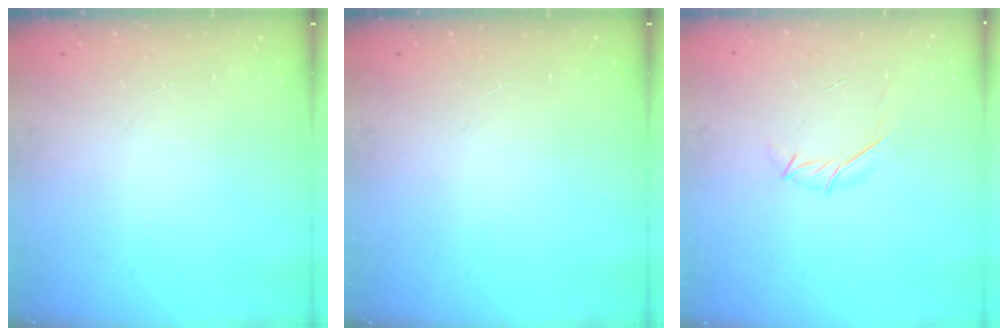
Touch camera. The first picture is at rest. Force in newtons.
{"total": 0.0}
{"total": 5.6, "press": 5.5, "slide": 0.6}